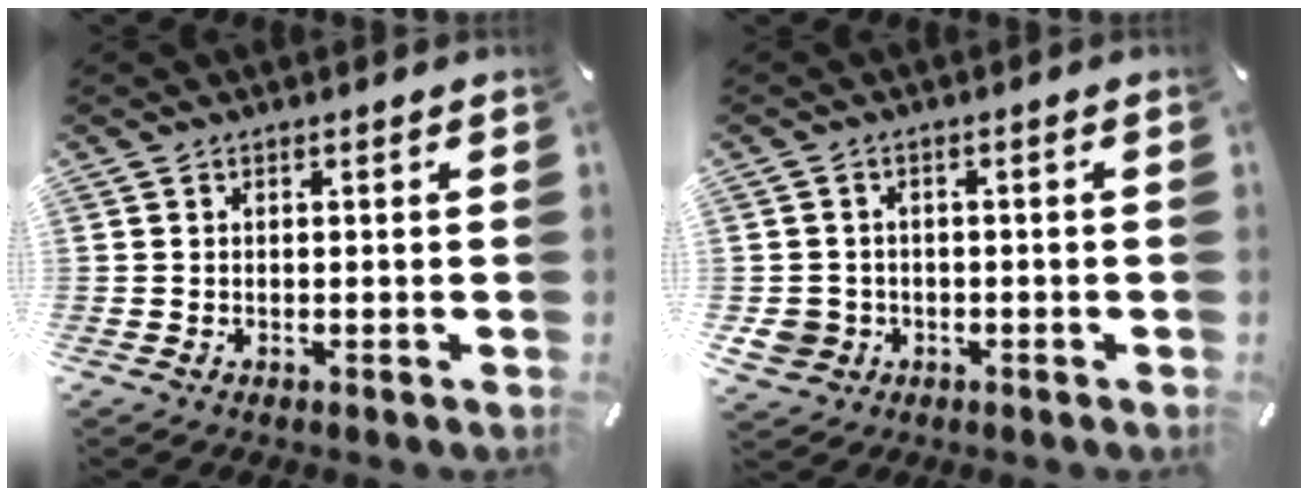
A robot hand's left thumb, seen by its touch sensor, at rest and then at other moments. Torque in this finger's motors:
{"motor_torque": [-0.08, -0.04, -0.08, 0.05, 0.00]}